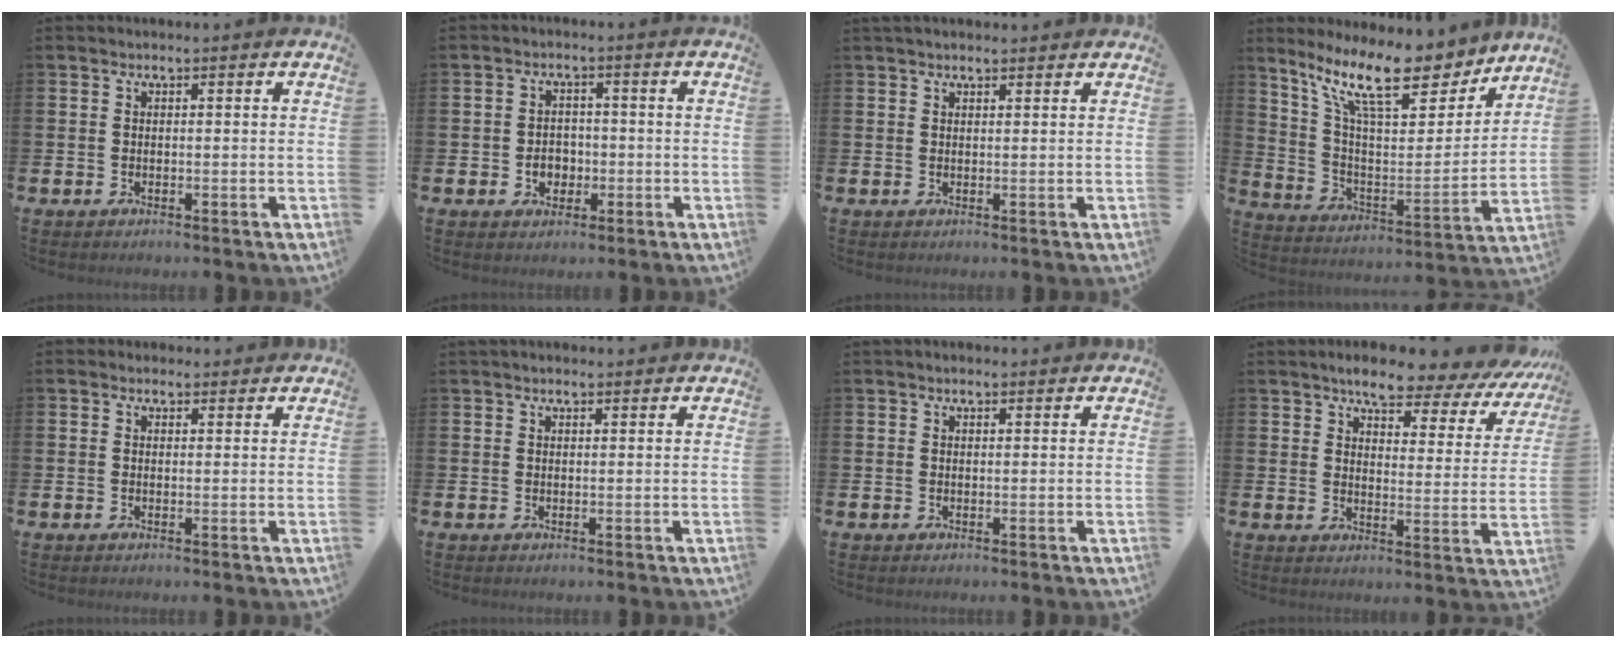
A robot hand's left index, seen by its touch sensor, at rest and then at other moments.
{"total": 3.0, "force": [-0.8, 2.5, 1.4], "torque": [-0.017, -0.001, -0.024]}
{"total": 1.4, "force": [1.3, 0.3, 0.5], "torque": [0.003, -0.003, 0.021]}
{"total": 13.4, "force": [10.5, 4.2, 7.1], "torque": [-0.156, -0.061, 0.180]}
{"total": 1.0, "force": [0.8, 0.6, 0.1], "torque": [0.008, 0.004, 0.011]}
{"total": 1.2, "force": [1.1, 0.2, 0.4], "torque": [0.006, -0.002, 0.017]}
{"total": 0.8, "force": [0.7, 0.1, 0.3], "torque": [0.006, -0.003, 0.010]}
{"total": 6.4, "force": [5.7, 1.6, 2.3], "torque": [-0.048, -0.044, 0.090]}